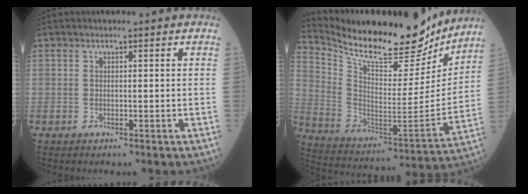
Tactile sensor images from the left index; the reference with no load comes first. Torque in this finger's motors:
{"motor_torque": [1.02, -1.12, 0.29, 0.06]}